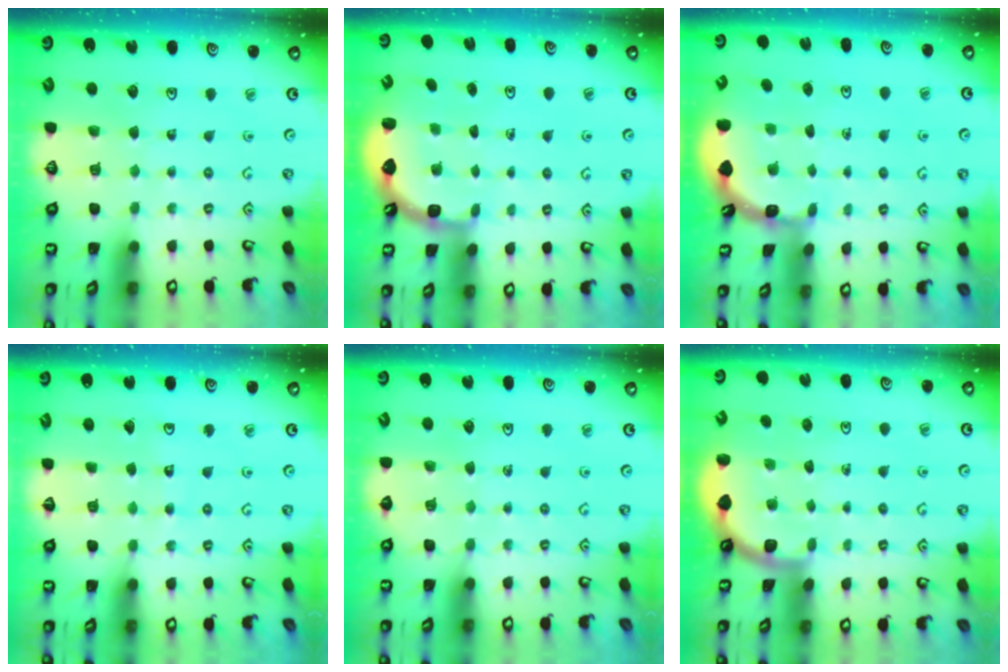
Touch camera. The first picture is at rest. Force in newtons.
{"total": 2.3, "press": 1.8, "slide": 1.3}
{"total": 1.9, "press": 1.9, "slide": 0.1}
{"total": 5.8, "press": 5.8, "slide": 0.5}
{"total": 3.7, "press": 3.5, "slide": 1.1}
{"total": 1.8, "press": 1.8, "slide": 0.0}